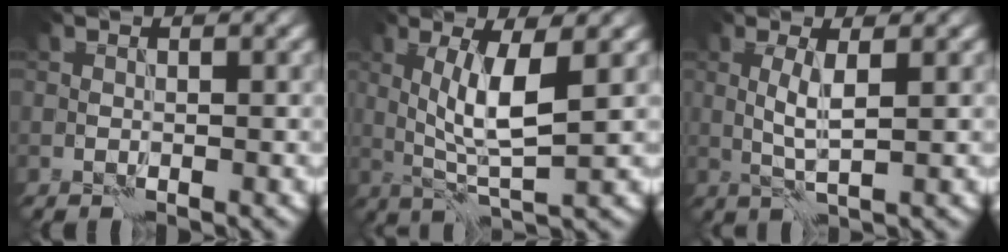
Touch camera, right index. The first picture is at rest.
{"total": 5.1, "force": [0.7, 0.9, 4.9], "torque": [-0.100, -0.002, 0.017]}
{"total": 2.2, "force": [0.6, 0.0, 2.1], "torque": [-0.045, 0.003, 0.011]}